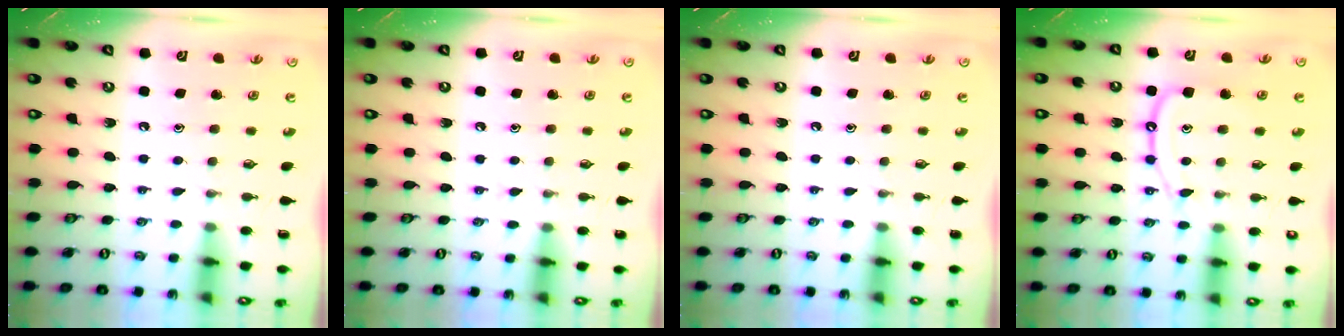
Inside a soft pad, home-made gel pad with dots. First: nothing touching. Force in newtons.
{"total": 4.8, "press": 4.8, "slide": 0.6}
{"total": 0.0}
{"total": 11.4, "press": 11.4, "slide": 1.2}